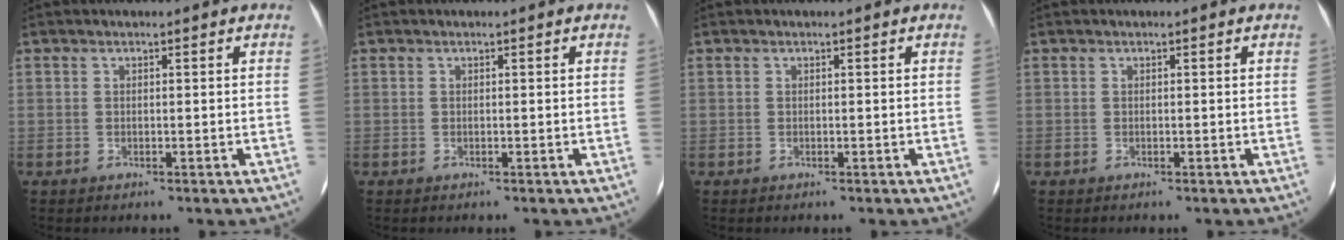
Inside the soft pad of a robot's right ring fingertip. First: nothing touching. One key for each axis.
{"total": 0.0}
{"total": 0.0}
{"total": 0.0}